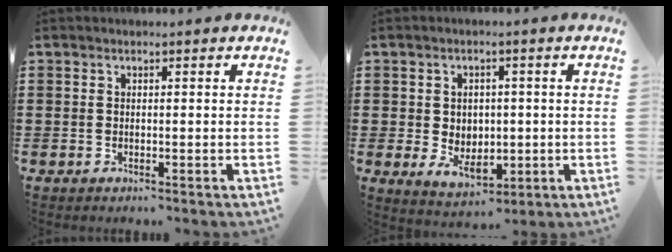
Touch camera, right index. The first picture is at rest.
{"total": 4.0, "force": [-0.2, 3.4, 2.0], "torque": [-0.034, 0.003, -0.008]}